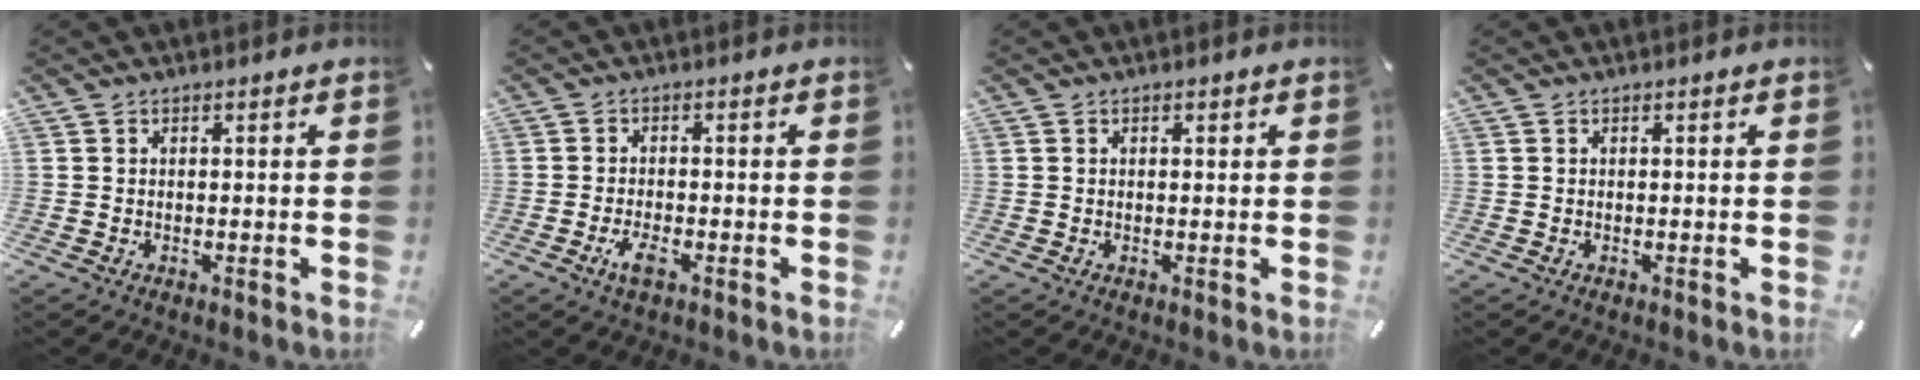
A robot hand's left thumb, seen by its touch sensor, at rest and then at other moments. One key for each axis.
{"total": 3.7, "fx": -1.9, "fy": 1.4, "fz": 2.8, "tx": -0.063, "ty": 0.001, "tz": -0.037}
{"total": 0.7, "fx": 0.2, "fy": 0.5, "fz": 0.5, "tx": -0.010, "ty": 0.003, "tz": 0.002}
{"total": 0.0}